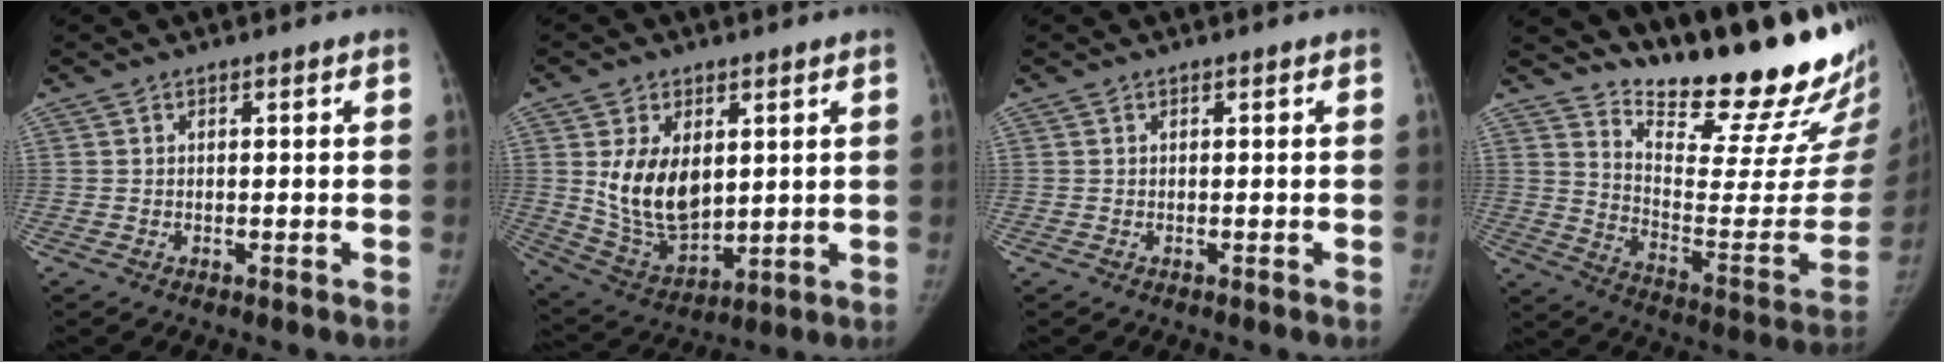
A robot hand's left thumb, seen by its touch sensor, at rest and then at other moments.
{"total": 13.5, "force": [2.7, 8.4, 10.2], "torque": [-0.151, -0.024, 0.067]}
{"total": 0.0}
{"total": 26.2, "force": [22.4, 5.4, 12.4], "torque": [-0.150, -0.188, 0.313]}